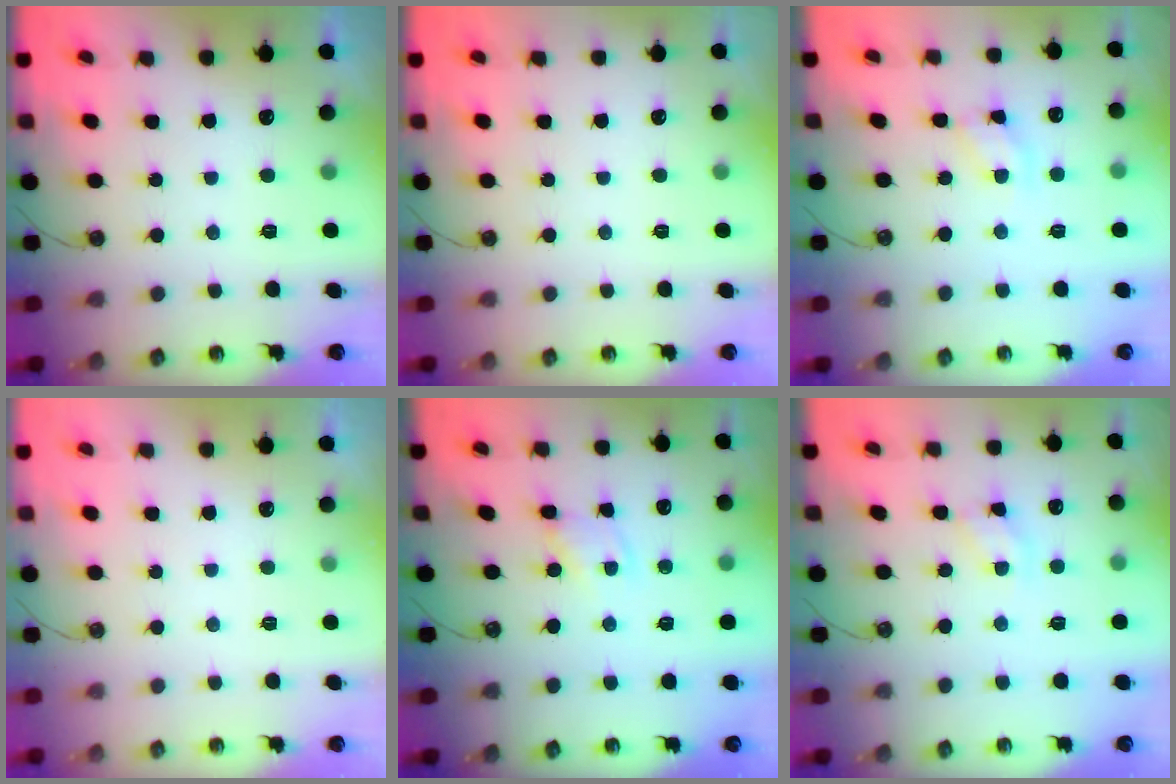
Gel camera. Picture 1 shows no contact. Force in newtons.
{"total": 0.0}
{"total": 5.5, "press": 5.5, "slide": 0.4}
{"total": 0.0}
{"total": 1.8, "press": 1.8, "slide": 0.2}
{"total": 4.2, "press": 4.2, "slide": 0.1}